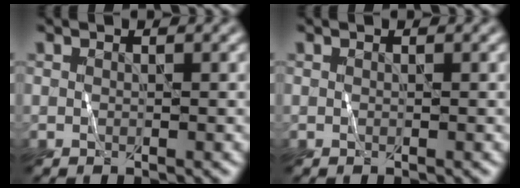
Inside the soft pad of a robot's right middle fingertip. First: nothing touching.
{"total": 0.0}